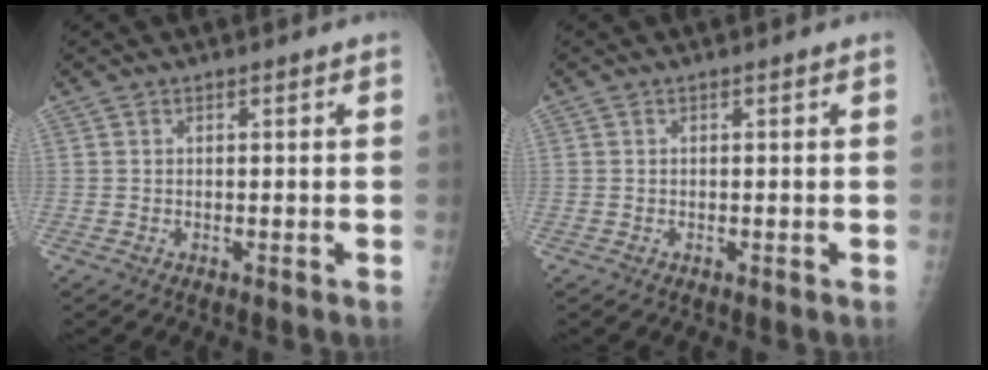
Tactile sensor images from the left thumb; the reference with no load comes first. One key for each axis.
{"total": 0.0}